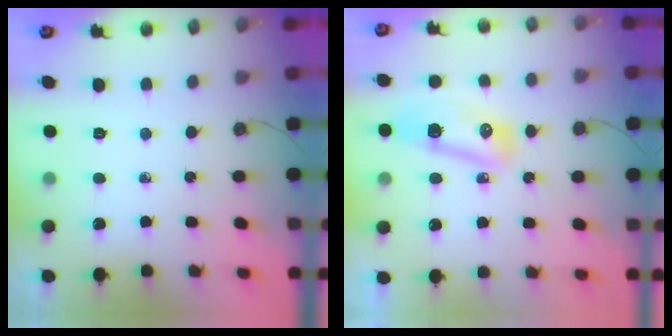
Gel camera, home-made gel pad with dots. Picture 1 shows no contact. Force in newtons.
{"total": 9.9, "press": 9.9, "slide": 0.9}